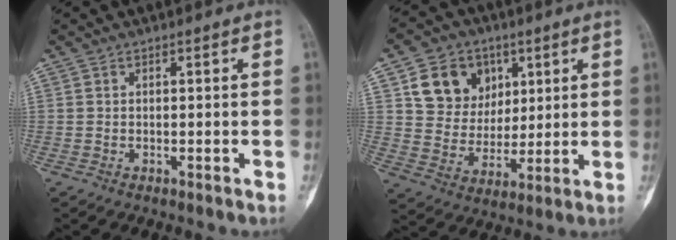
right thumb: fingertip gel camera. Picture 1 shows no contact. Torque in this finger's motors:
{"motor_torque": [1.14, 1.31, 0.27, -0.09, 0.06]}